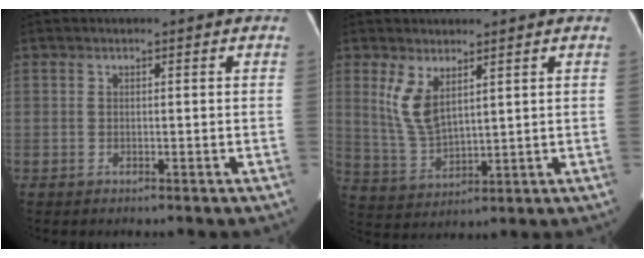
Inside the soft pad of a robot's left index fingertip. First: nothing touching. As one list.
[{"total": 5.9, "force": [3.0, 2.2, 4.6], "torque": [-0.110, -0.007, 0.074]}]